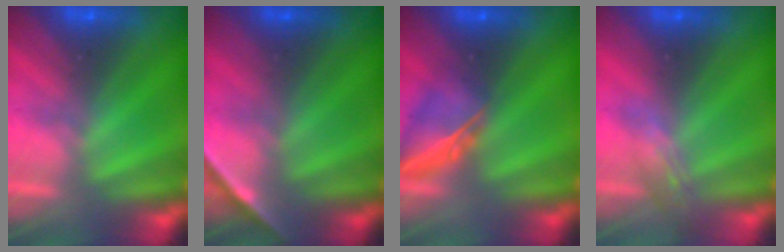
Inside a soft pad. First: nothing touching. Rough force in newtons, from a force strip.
{"total": 1.9}
{"total": 6.4}
{"total": 2.4}